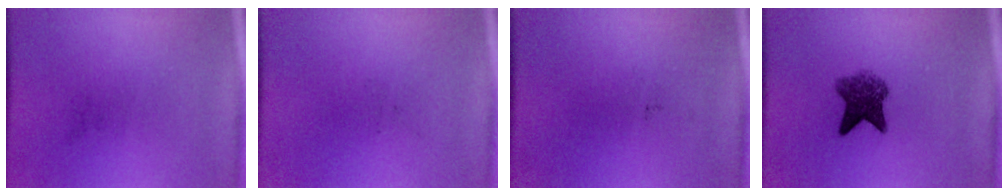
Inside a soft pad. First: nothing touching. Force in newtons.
{"total": 0.0}
{"total": 0.0}
{"total": 5.5}